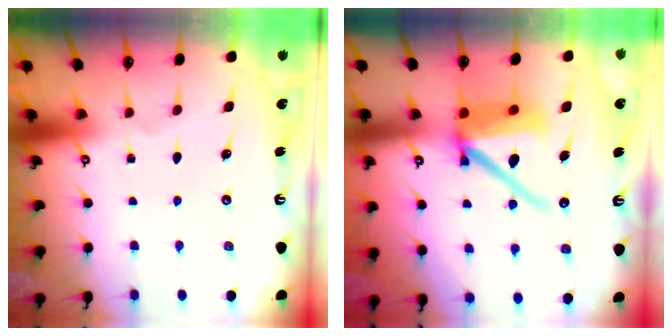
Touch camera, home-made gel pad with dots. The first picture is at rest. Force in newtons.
{"total": 12.9, "press": 12.8, "slide": 1.7}